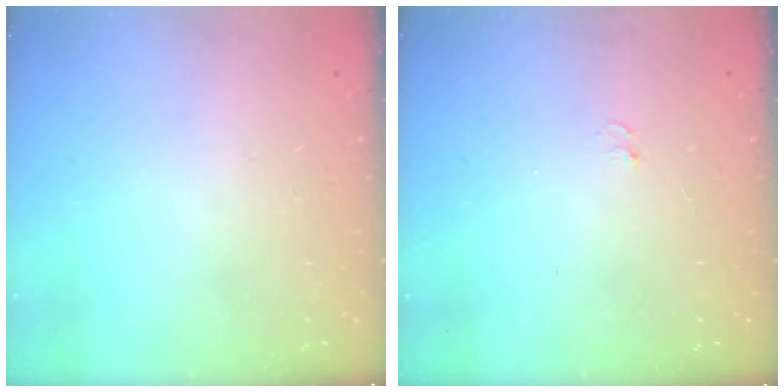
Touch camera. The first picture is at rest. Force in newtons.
{"total": 3.6, "press": 3.6, "slide": 0.3}